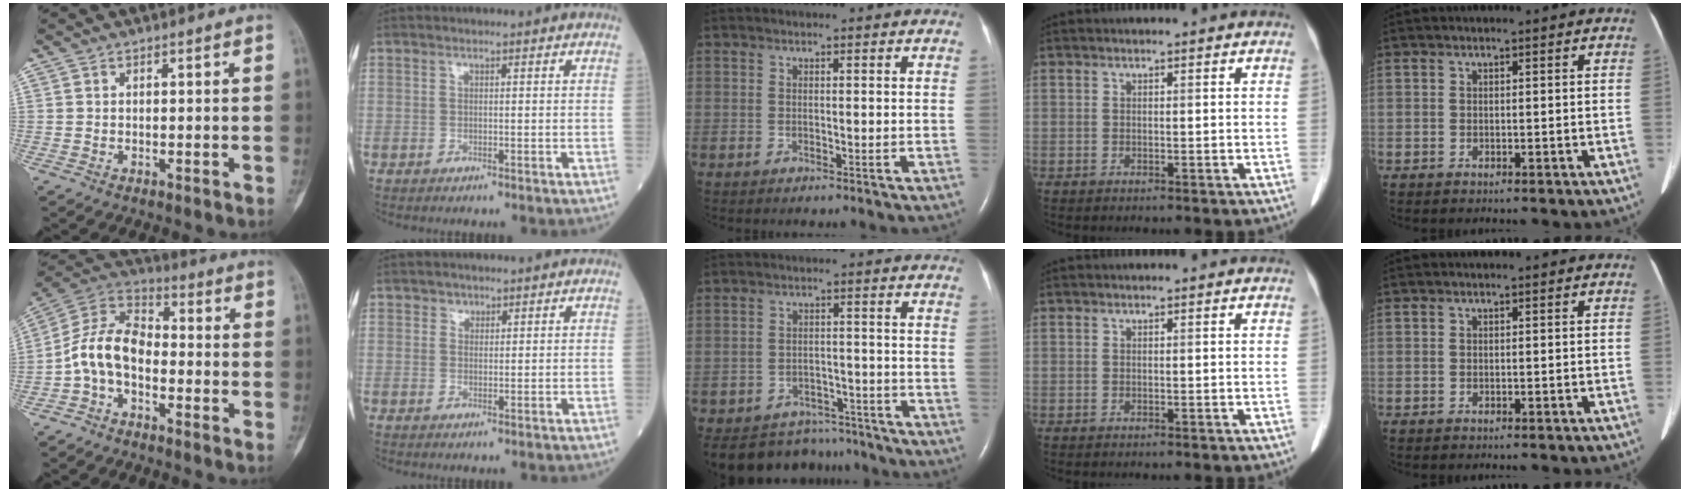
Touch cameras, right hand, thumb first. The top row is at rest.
{"thumb": {"total": 10.3, "force": [-2.8, 6.4, 7.6], "torque": [-0.138, 0.049, -0.070]}, "index": {"total": 1.2, "force": [0.8, 0.9, -0.1], "torque": [0.010, -0.005, 0.008]}, "middle": {"total": 11.0, "force": [-9.9, 4.7, 1.0], "torque": [-0.021, 0.015, -0.131]}}